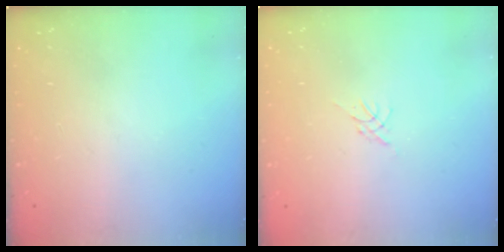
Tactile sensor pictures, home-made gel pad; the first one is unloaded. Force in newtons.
{"total": 0.0}